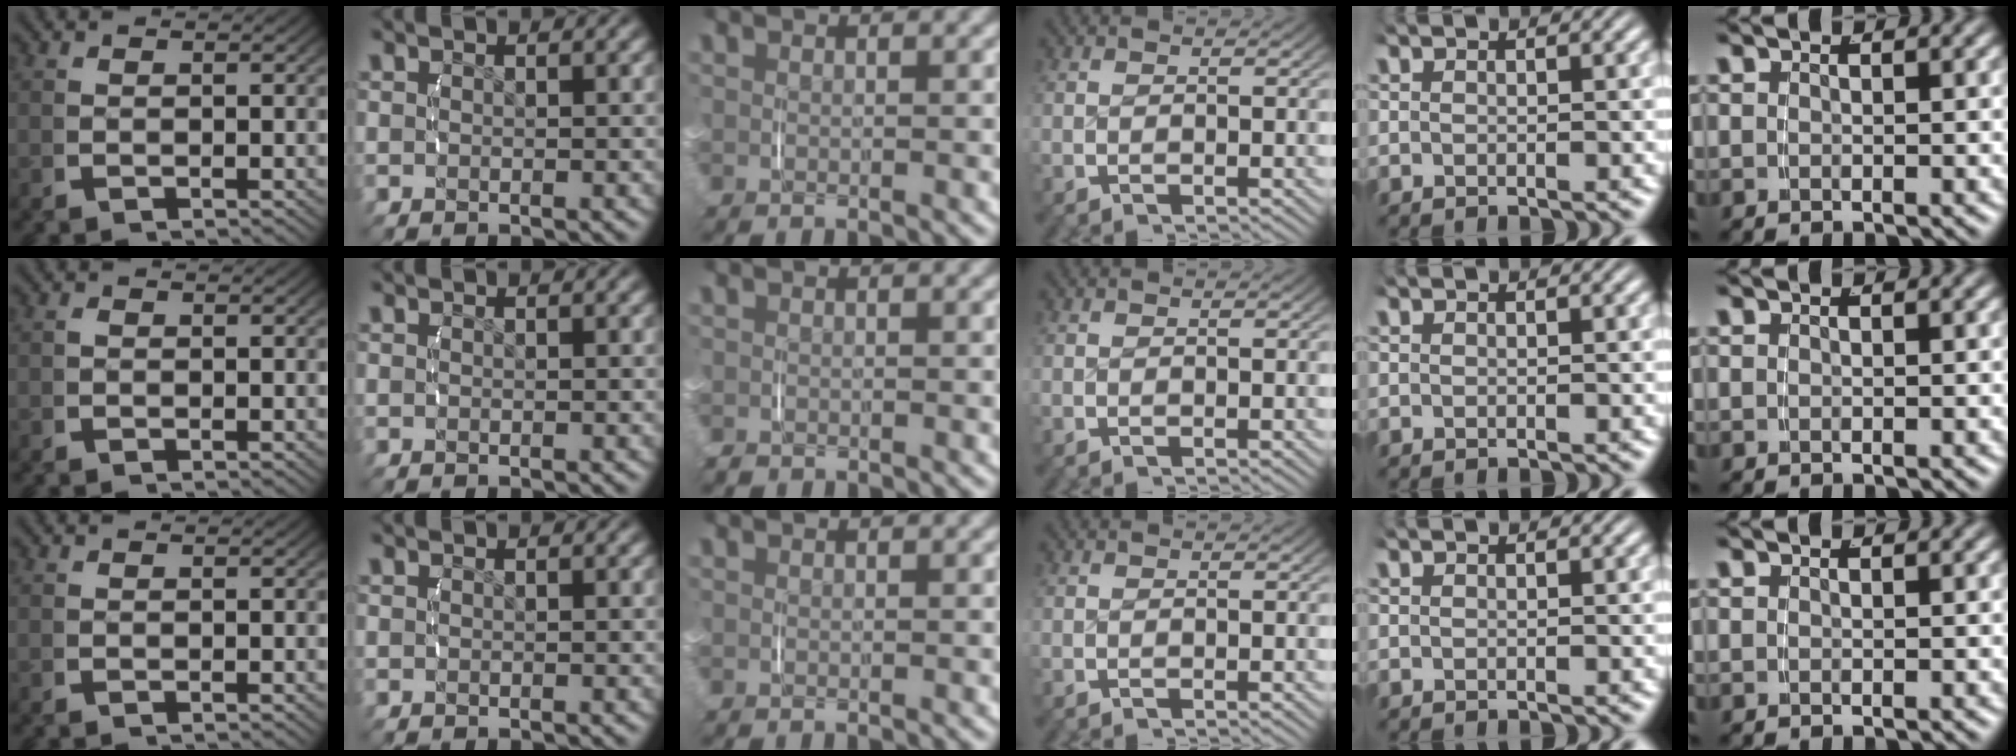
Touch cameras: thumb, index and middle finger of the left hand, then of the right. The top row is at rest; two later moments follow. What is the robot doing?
{"motion": "lift_and_place", "object": "small bumper sticker"}